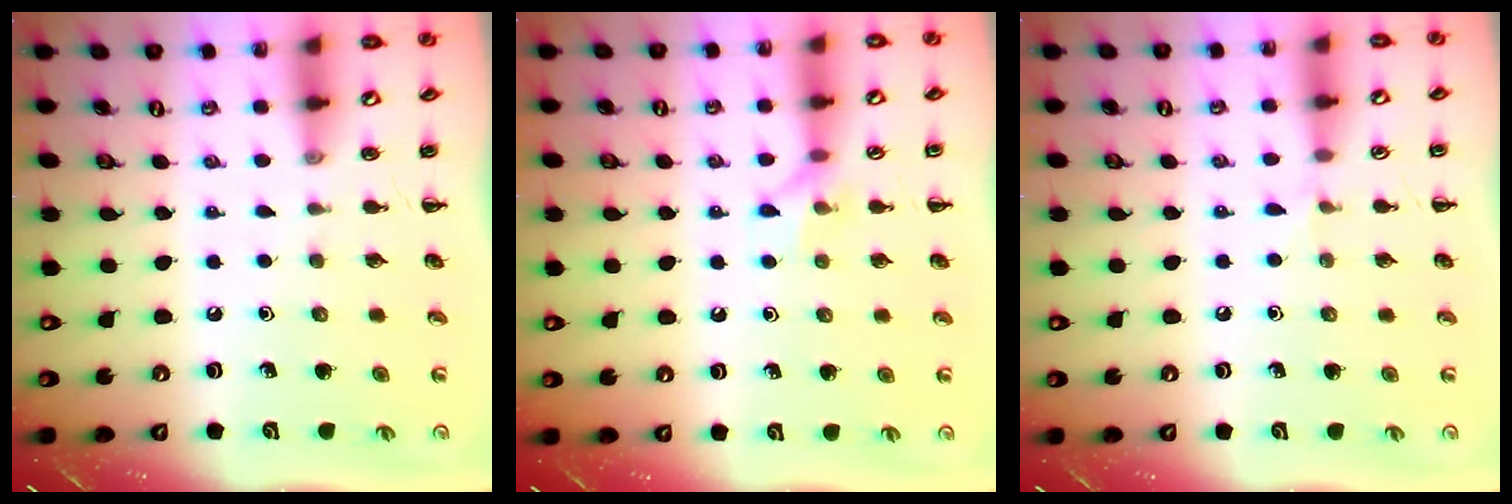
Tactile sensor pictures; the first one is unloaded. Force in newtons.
{"total": 6.2, "press": 6.2, "slide": 0.6}
{"total": 3.6, "press": 3.4, "slide": 1.3}